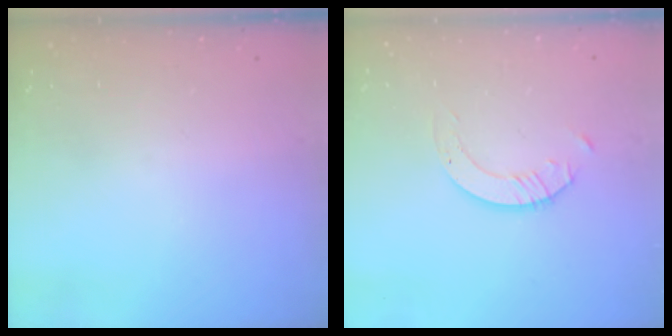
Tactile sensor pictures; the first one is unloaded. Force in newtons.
{"total": 2.1, "press": 2.1, "slide": 0.2}